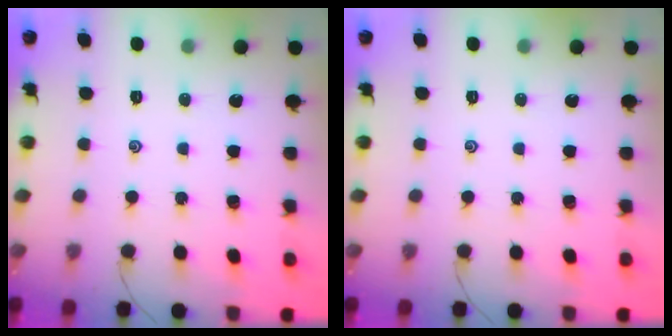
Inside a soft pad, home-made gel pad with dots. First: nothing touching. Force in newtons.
{"total": 0.0}